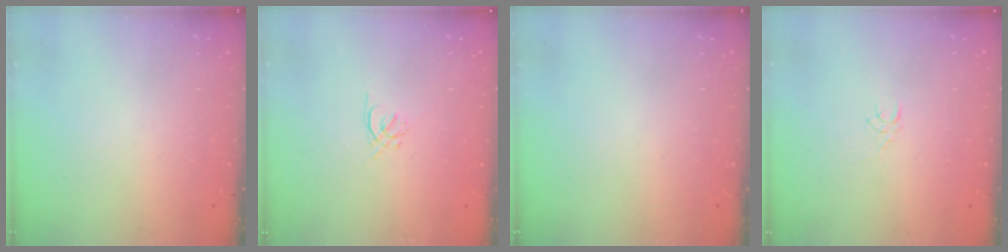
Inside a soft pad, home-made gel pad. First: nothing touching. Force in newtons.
{"total": 1.6, "press": 1.5, "slide": 0.5}
{"total": 0.0}
{"total": 4.8, "press": 4.8, "slide": 0.3}